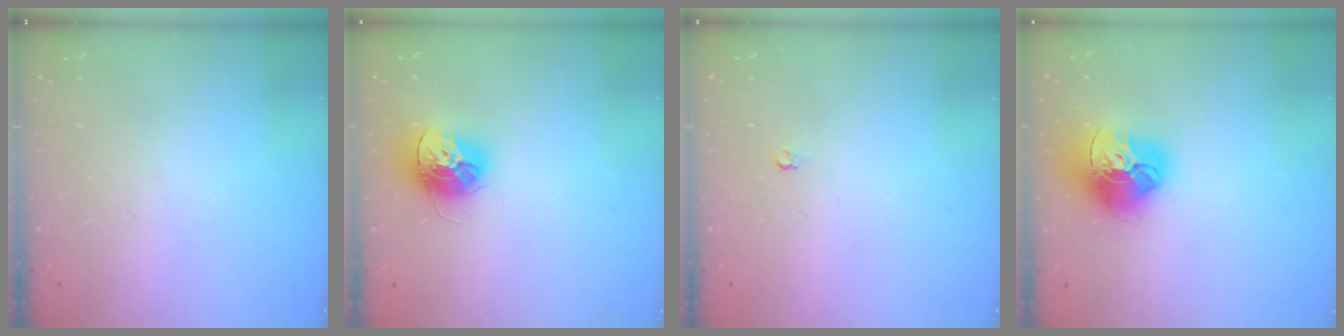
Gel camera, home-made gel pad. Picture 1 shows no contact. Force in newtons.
{"total": 13.5, "press": 13.5, "slide": 1.0}
{"total": 3.6, "press": 3.6, "slide": 0.6}
{"total": 17.4, "press": 17.3, "slide": 1.7}